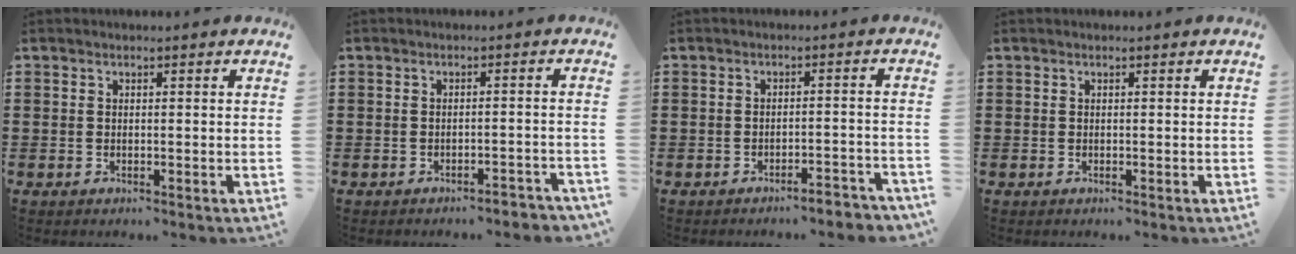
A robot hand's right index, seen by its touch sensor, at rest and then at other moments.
{"total": 1.8, "force": [-1.7, 0.0, 0.6], "torque": [-0.014, 0.000, -0.035]}
{"total": 2.7, "force": [-2.5, -0.1, 0.9], "torque": [-0.018, -0.001, -0.052]}
{"total": 0.0}